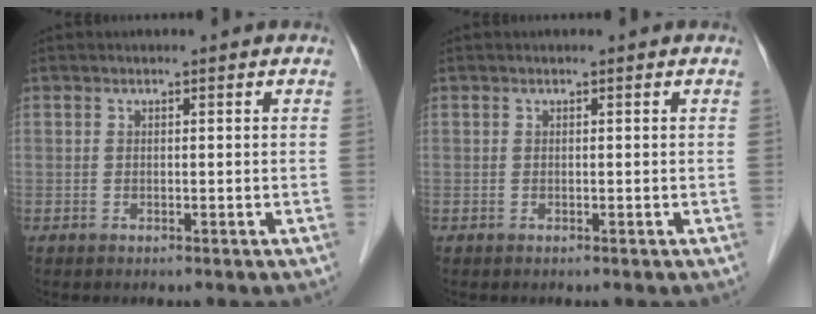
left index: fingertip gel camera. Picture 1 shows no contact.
{"total": 0.0}